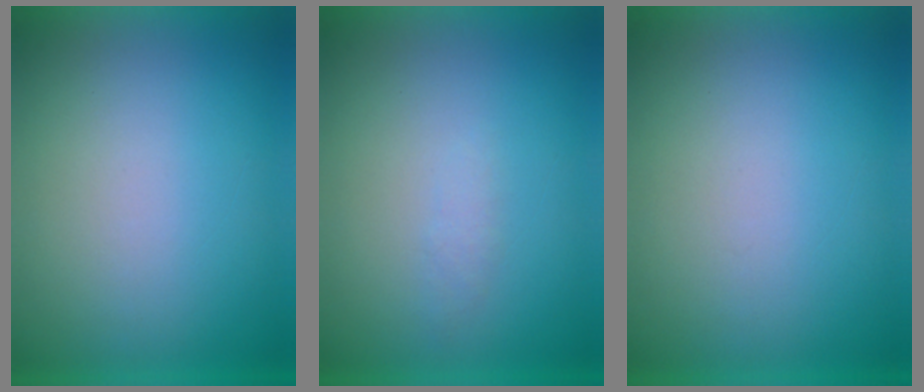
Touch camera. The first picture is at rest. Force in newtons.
{"total": 1.2}
{"total": 0.0}